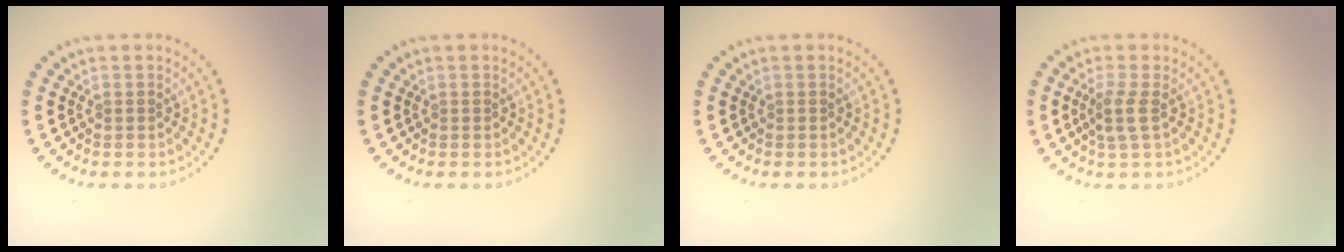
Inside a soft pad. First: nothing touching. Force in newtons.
{"total": 0.0}
{"total": 0.0}
{"total": 2.0, "press": 1.6, "slide": 1.1}